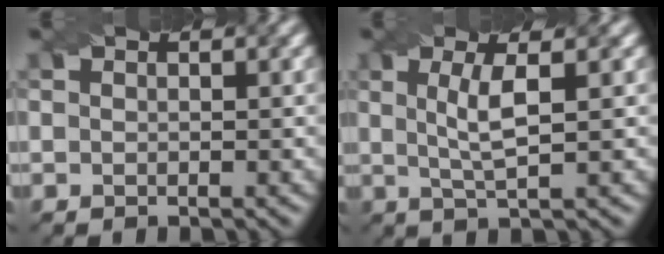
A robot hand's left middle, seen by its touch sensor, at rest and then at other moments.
{"total": 3.4, "force": [0.7, 0.7, 3.3], "torque": [-0.066, 0.001, 0.014]}